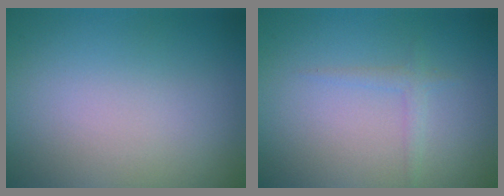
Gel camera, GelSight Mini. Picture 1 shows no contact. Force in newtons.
{"total": 1.0, "press": 1.0, "slide": 0.1}